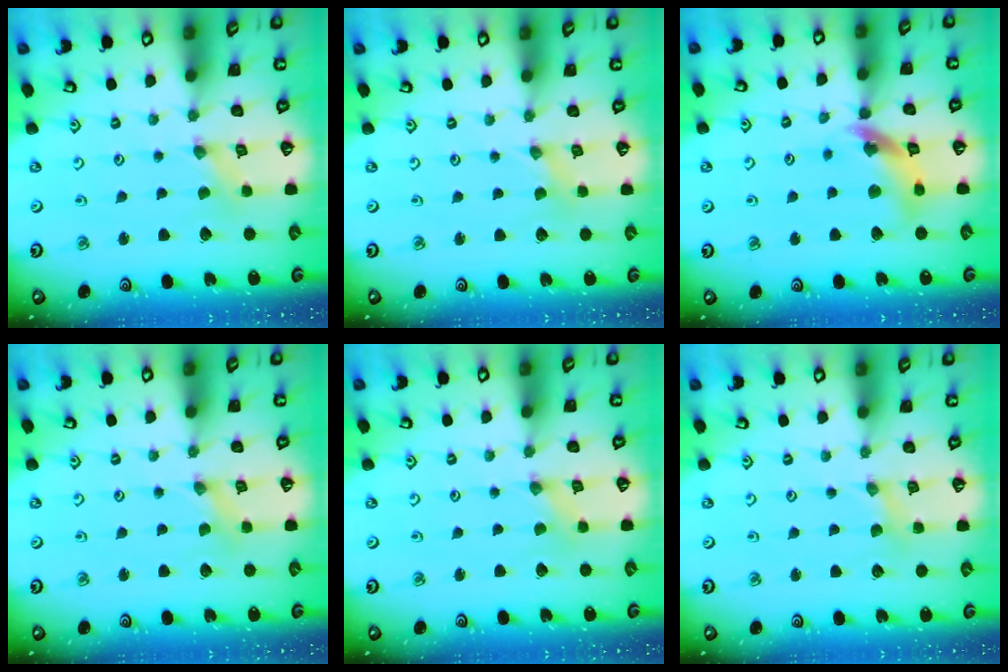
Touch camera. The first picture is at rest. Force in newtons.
{"total": 0.0}
{"total": 12.8, "press": 12.7, "slide": 1.3}
{"total": 0.0}
{"total": 0.0}
{"total": 1.7, "press": 1.7, "slide": 0.2}